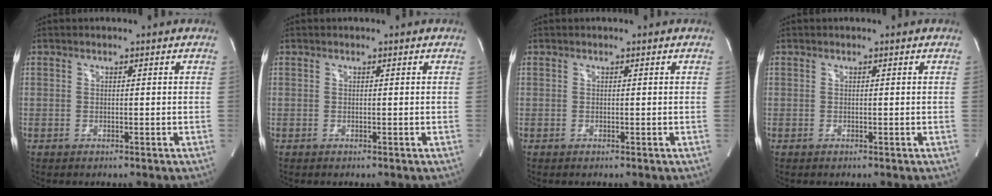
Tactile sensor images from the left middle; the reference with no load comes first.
{"total": 0.0}
{"total": 0.0}
{"total": 0.0}